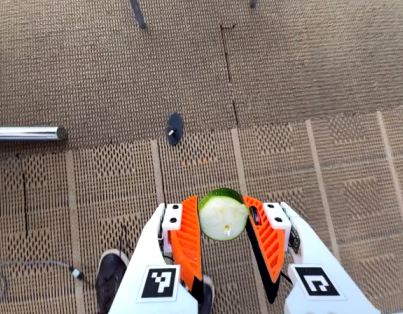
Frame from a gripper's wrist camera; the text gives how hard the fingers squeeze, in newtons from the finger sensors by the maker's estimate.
{"total": 9.0, "left": 8.7, "right": 9.4}